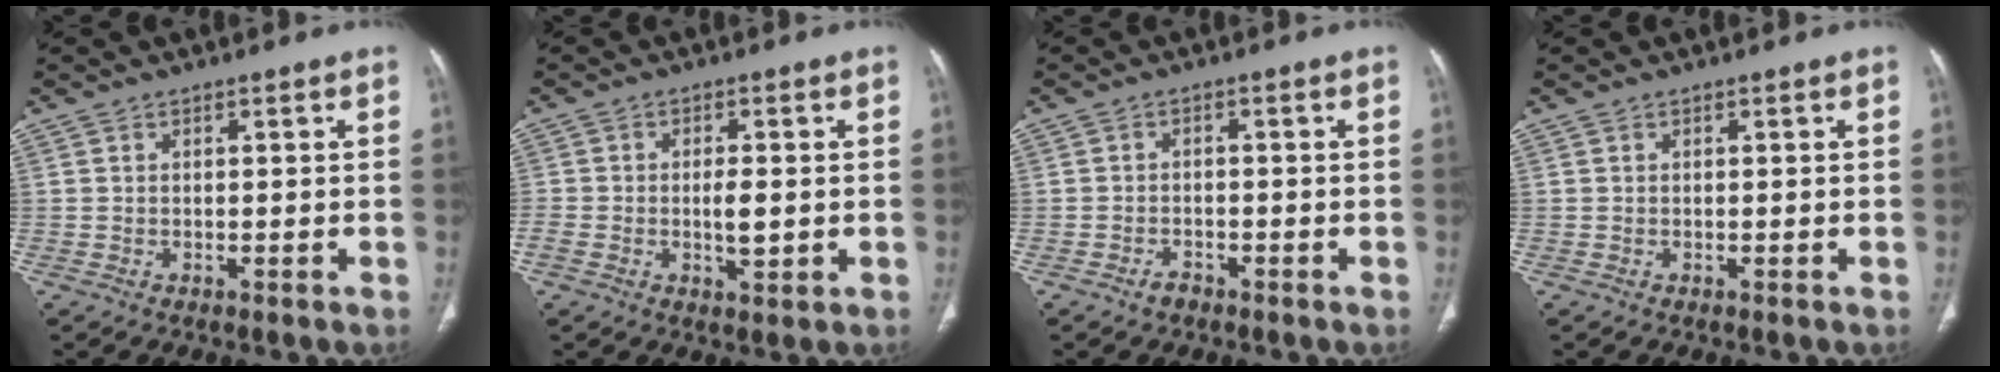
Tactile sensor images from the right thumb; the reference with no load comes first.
{"total": 5.3, "force": [-0.7, 2.5, 4.5], "torque": [-0.083, -0.002, -0.012]}
{"total": 2.0, "force": [-1.5, 1.2, 0.6], "torque": [-0.012, 0.009, -0.023]}
{"total": 0.0}